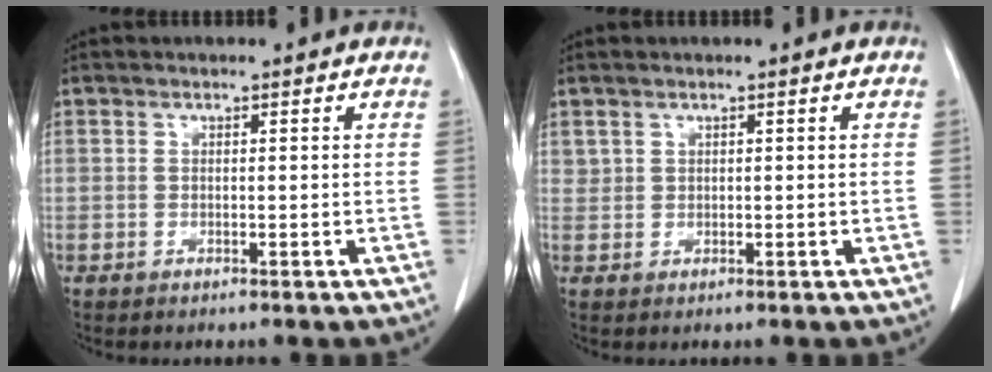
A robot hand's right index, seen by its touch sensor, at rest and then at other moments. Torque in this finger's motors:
{"motor_torque": [-0.22, 0.16, -0.04, 0.00]}